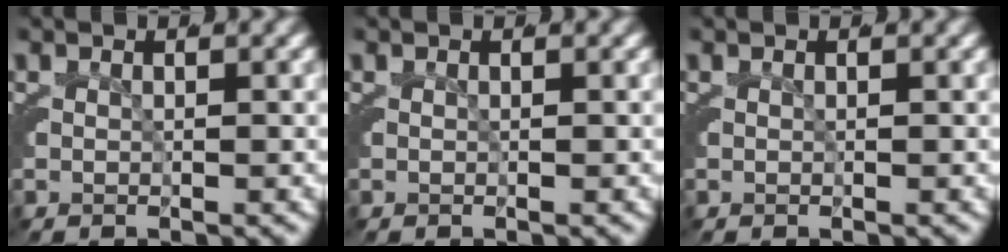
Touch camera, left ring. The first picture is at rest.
{"total": 0.0}
{"total": 0.0}